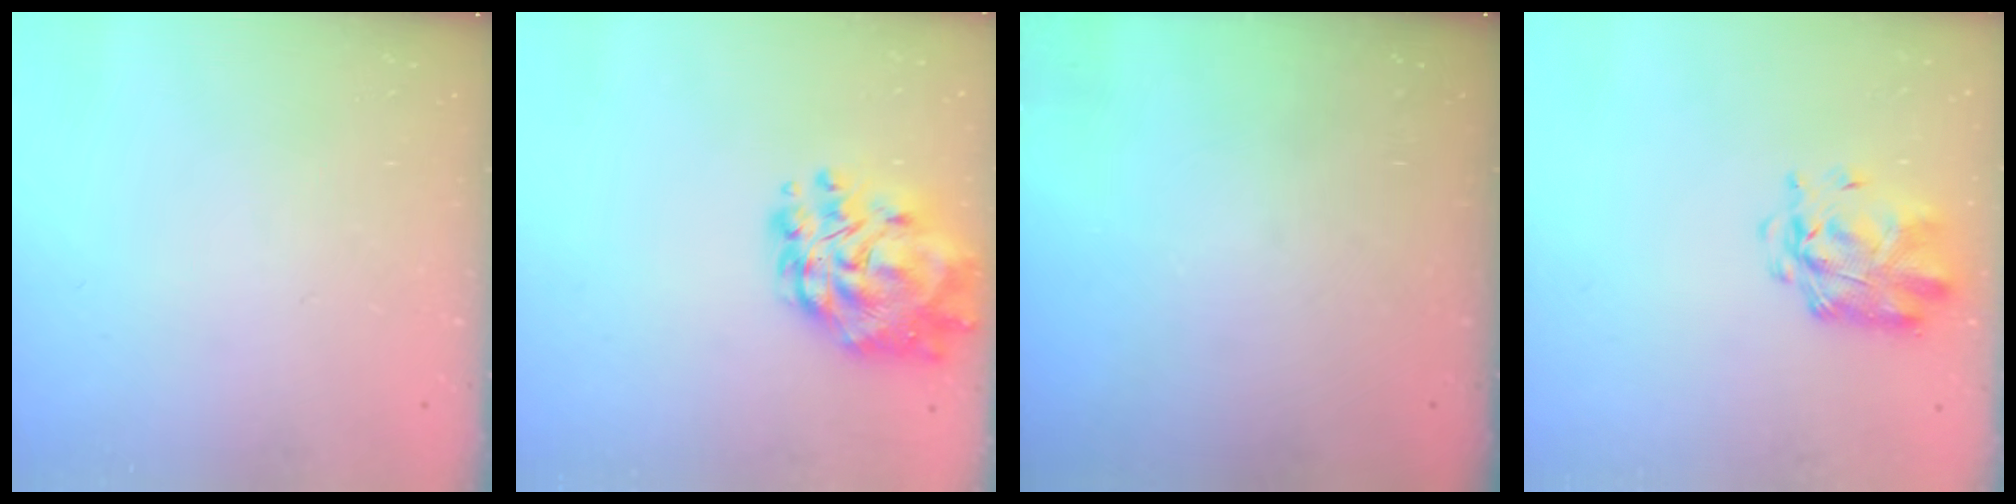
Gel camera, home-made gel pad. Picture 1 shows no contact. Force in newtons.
{"total": 15.7, "press": 15.2, "slide": 4.0}
{"total": 0.0}
{"total": 3.0, "press": 2.9, "slide": 0.8}